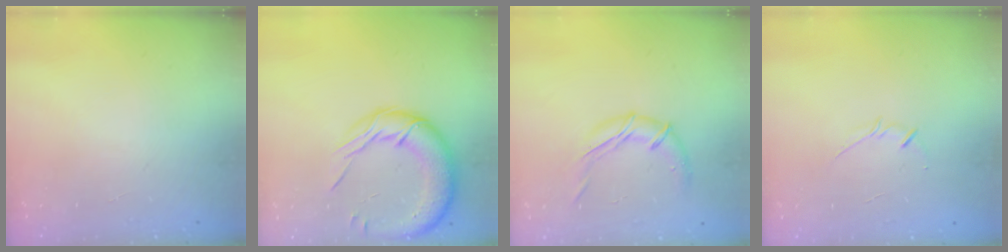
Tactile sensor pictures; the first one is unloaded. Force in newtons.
{"total": 16.7, "press": 16.4, "slide": 3.1}
{"total": 10.7, "press": 10.6, "slide": 1.5}
{"total": 2.5, "press": 2.4, "slide": 0.5}